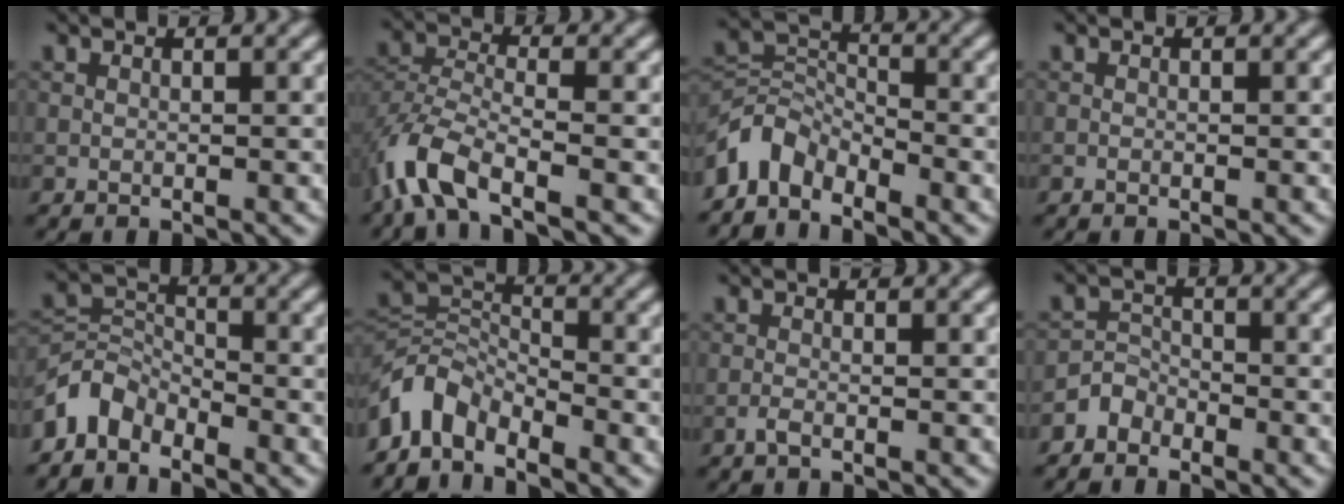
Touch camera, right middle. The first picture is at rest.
{"total": 5.9, "force": [-3.8, 2.2, 4.0], "torque": [-0.082, -0.004, -0.086]}
{"total": 4.4, "force": [-3.4, 2.3, 1.5], "torque": [-0.027, 0.002, -0.080]}
{"total": 0.0}
{"total": 3.8, "force": [-3.0, 2.0, 1.0], "torque": [-0.018, 0.005, -0.072]}
{"total": 4.8, "force": [-3.6, 2.5, 2.1], "torque": [-0.039, 0.002, -0.082]}
{"total": 1.0, "force": [-0.6, 0.2, 0.7], "torque": [-0.017, 0.002, -0.014]}
{"total": 2.1, "force": [-1.7, 1.1, 0.3], "torque": [0.000, 0.011, -0.038]}